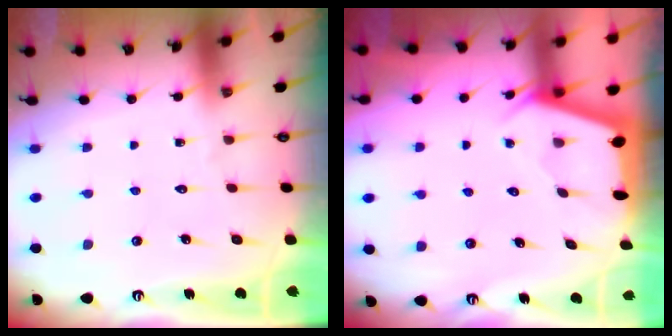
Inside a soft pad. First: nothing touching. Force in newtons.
{"total": 2.3, "press": 2.3, "slide": 0.3}